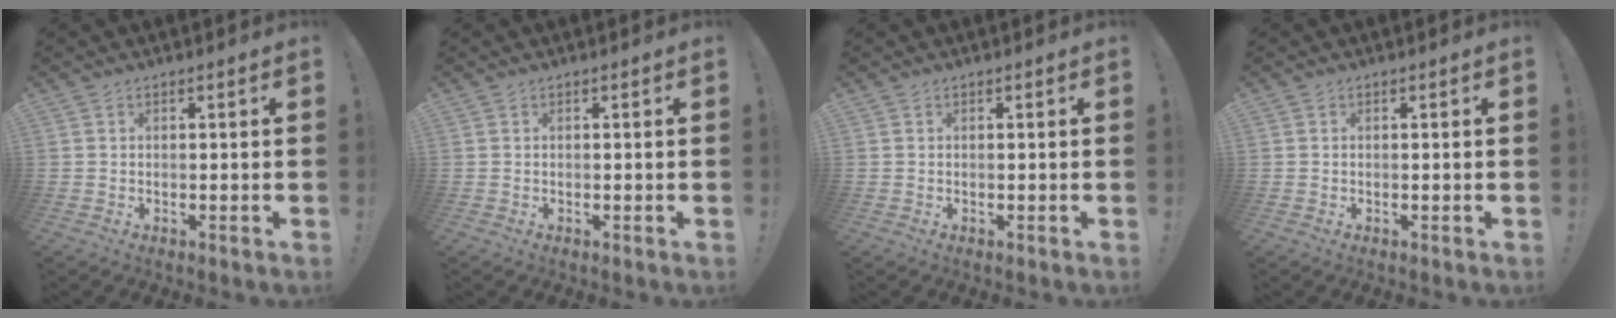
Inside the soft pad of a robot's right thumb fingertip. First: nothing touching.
{"total": 0.0}
{"total": 0.0}
{"total": 0.0}